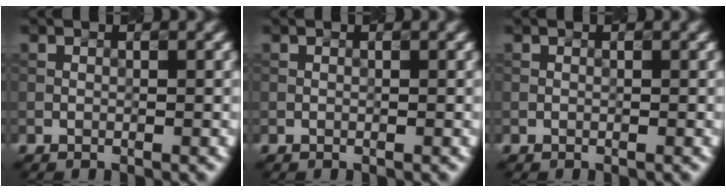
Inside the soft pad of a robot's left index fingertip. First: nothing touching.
{"total": 0.0}
{"total": 0.0}